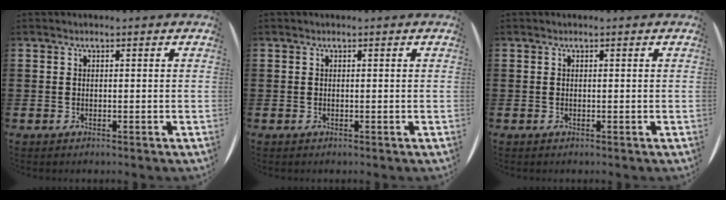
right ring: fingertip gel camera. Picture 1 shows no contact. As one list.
[{"total": 0.0}, {"total": 0.0}]